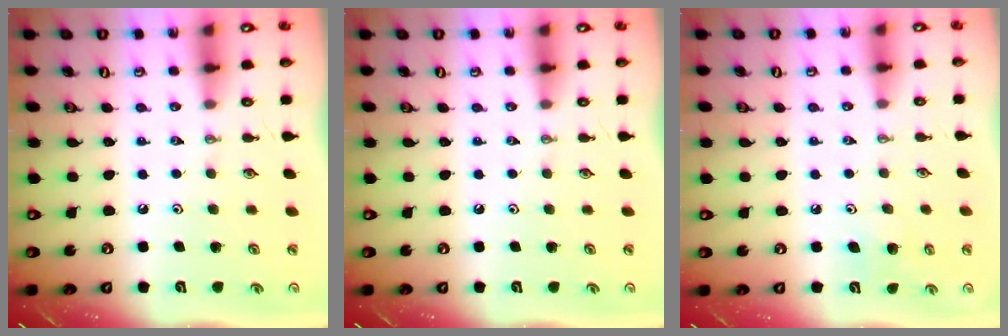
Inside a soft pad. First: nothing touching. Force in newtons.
{"total": 0.0}
{"total": 4.2, "press": 4.2, "slide": 0.4}